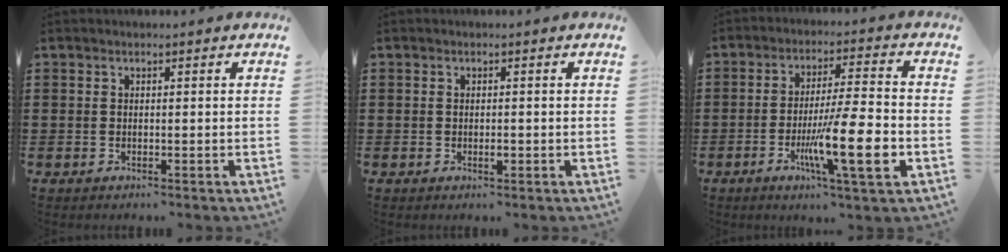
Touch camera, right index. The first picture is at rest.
{"total": 1.2, "force": [-0.3, 0.4, 1.1], "torque": [-0.021, -0.004, -0.004]}
{"total": 12.8, "force": [-4.1, 1.7, 11.9], "torque": [-0.221, -0.011, -0.073]}